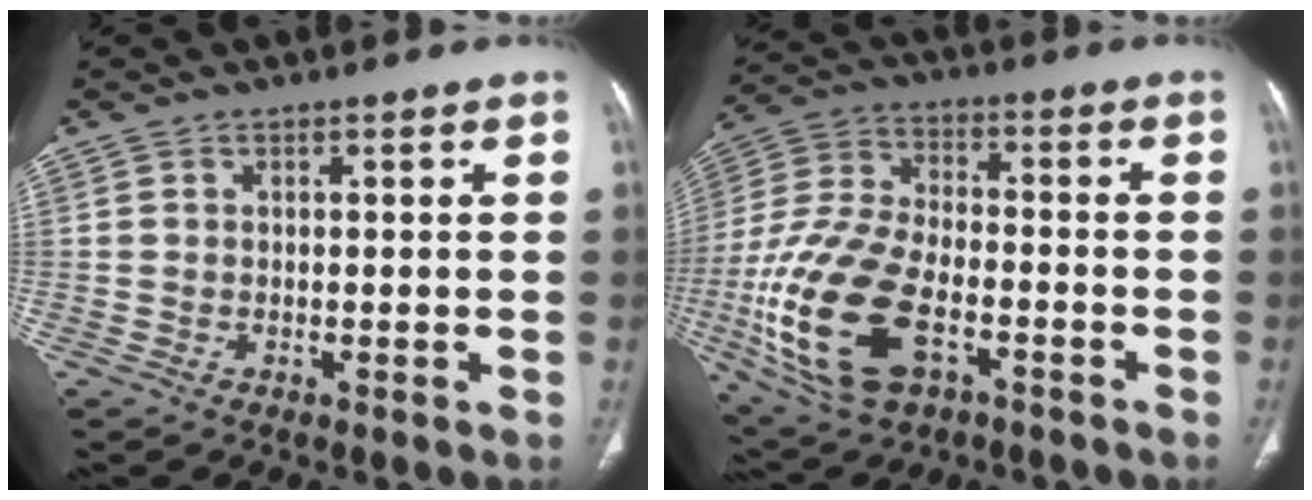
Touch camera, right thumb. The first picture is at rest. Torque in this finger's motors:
{"motor_torque": [0.96, 0.43, 1.89, -0.87, 0.25]}